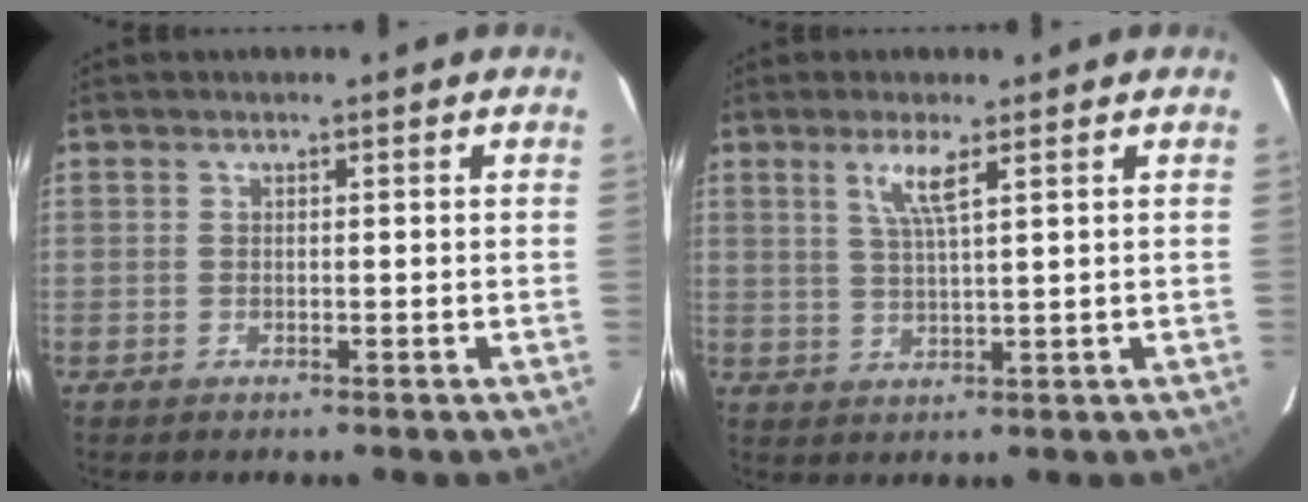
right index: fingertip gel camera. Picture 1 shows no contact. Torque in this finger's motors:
{"motor_torque": [0.17, -0.07, 0.24, 0.08]}